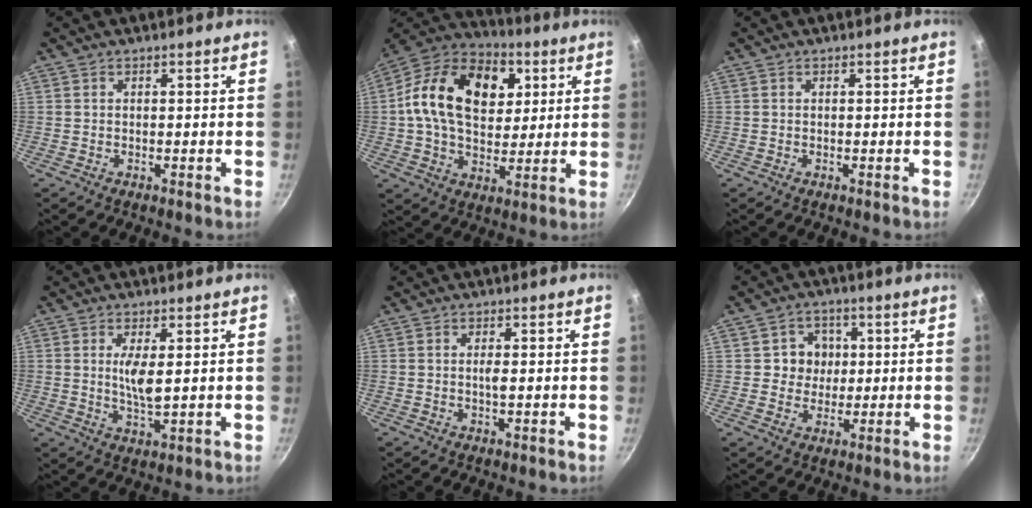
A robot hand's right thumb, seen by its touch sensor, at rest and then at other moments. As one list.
[{"total": 21.7, "force": [5.2, 14.7, 15.0], "torque": [-0.225, 0.011, 0.070]}, {"total": 0.0}, {"total": 4.8, "force": [1.1, 1.3, 4.5], "torque": [-0.086, -0.015, 0.025]}, {"total": 1.0, "force": [0.1, 0.0, 1.0], "torque": [-0.020, -0.001, 0.002]}, {"total": 5.5, "force": [0.8, 5.3, 1.3], "torque": [0.018, 0.001, 0.006]}]